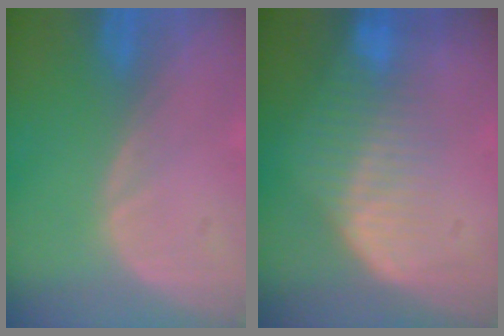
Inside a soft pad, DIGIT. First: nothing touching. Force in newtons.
{"total": 7.1, "press": 6.5, "slide": 2.8}